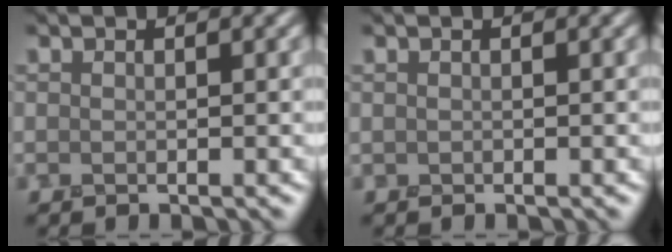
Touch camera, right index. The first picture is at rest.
{"total": 0.0}